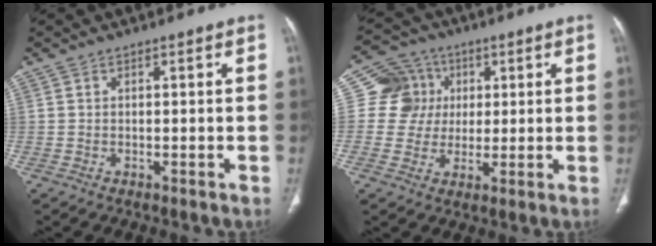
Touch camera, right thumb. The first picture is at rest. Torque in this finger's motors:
{"motor_torque": [-0.38, -0.51, 0.24, 0.16, -0.05]}